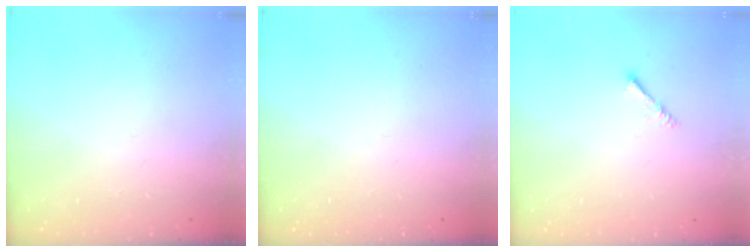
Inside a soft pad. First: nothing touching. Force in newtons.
{"total": 0.0}
{"total": 1.4, "press": 1.3, "slide": 0.3}